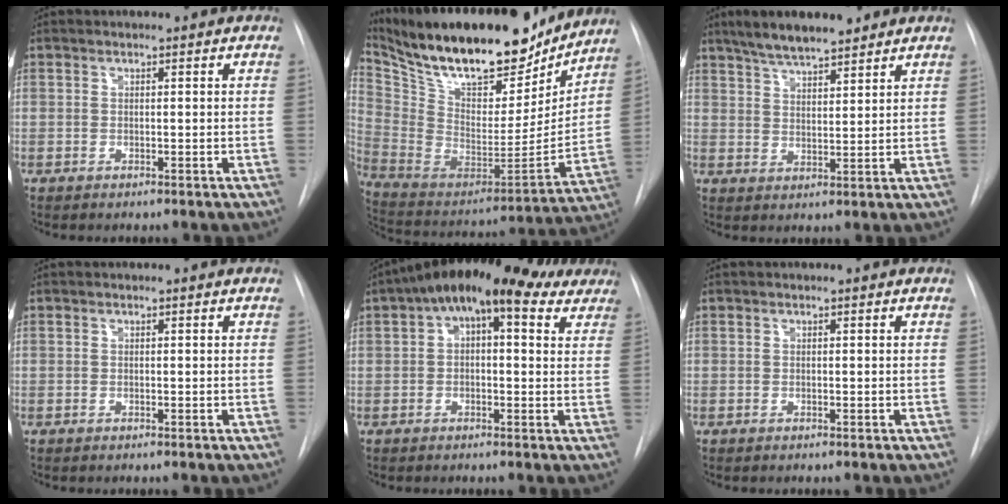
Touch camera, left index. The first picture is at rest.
{"total": 28.5, "force": [23.2, 8.3, 14.3], "torque": [-0.268, -0.011, 0.365]}
{"total": 8.8, "force": [7.2, 1.7, 4.8], "torque": [-0.081, 0.014, 0.122]}
{"total": 0.0}
{"total": 17.7, "force": [10.5, 7.5, 12.1], "torque": [-0.196, 0.072, 0.149]}
{"total": 0.0}